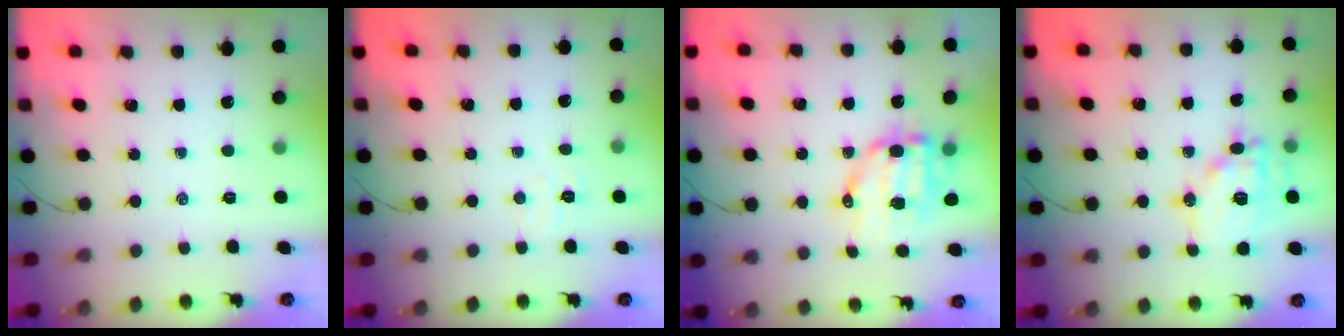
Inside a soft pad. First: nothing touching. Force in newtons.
{"total": 3.0, "press": 3.0, "slide": 0.8}
{"total": 10.3, "press": 10.1, "slide": 2.0}
{"total": 14.7, "press": 14.5, "slide": 2.3}